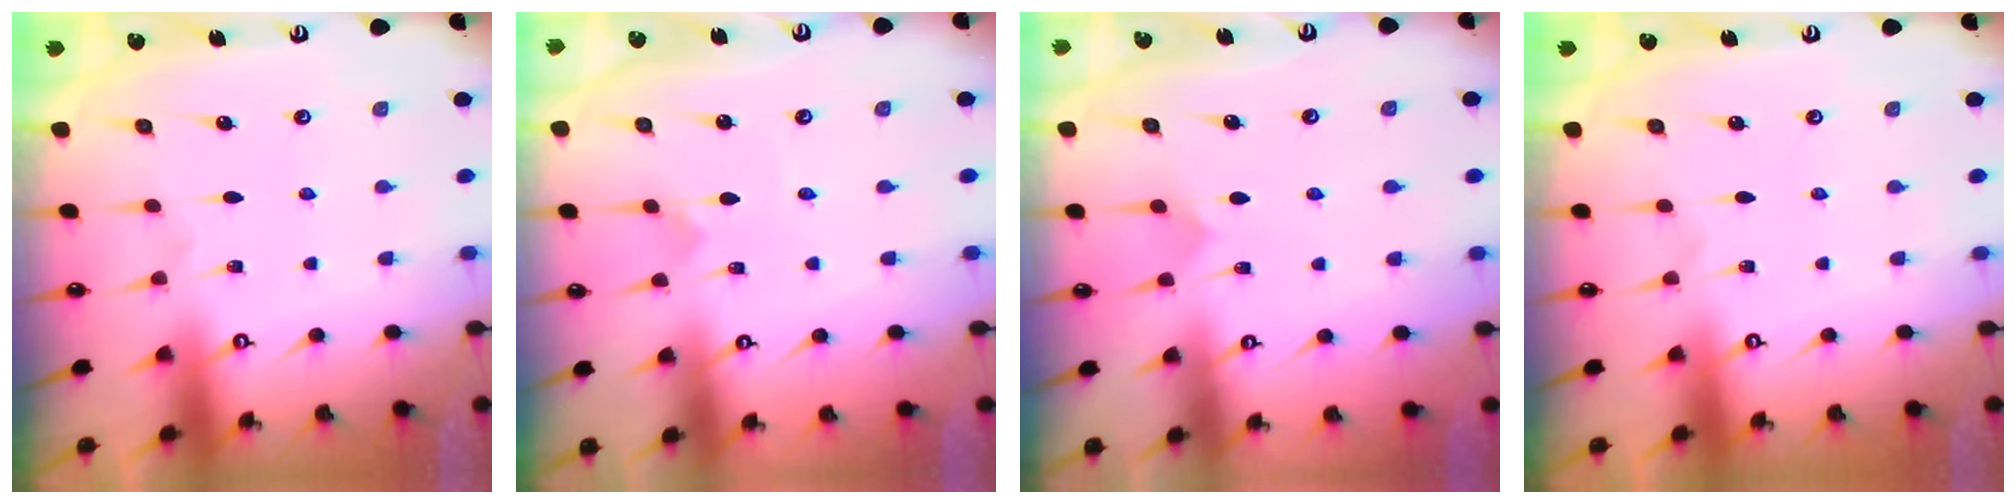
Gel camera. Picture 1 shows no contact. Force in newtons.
{"total": 0.7, "press": 0.7, "slide": 0.0}
{"total": 4.6, "press": 4.6, "slide": 0.4}
{"total": 0.0}